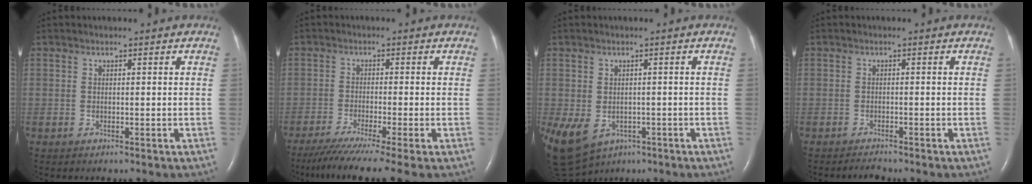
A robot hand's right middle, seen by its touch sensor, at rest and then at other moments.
{"total": 9.8, "force": [-7.5, -1.0, 6.2], "torque": [-0.091, -0.032, -0.117]}
{"total": 17.2, "force": [-7.4, 12.9, 8.7], "torque": [-0.252, -0.022, -0.095]}
{"total": 1.1, "force": [-1.1, 0.0, 0.1], "torque": [-0.010, -0.005, -0.015]}